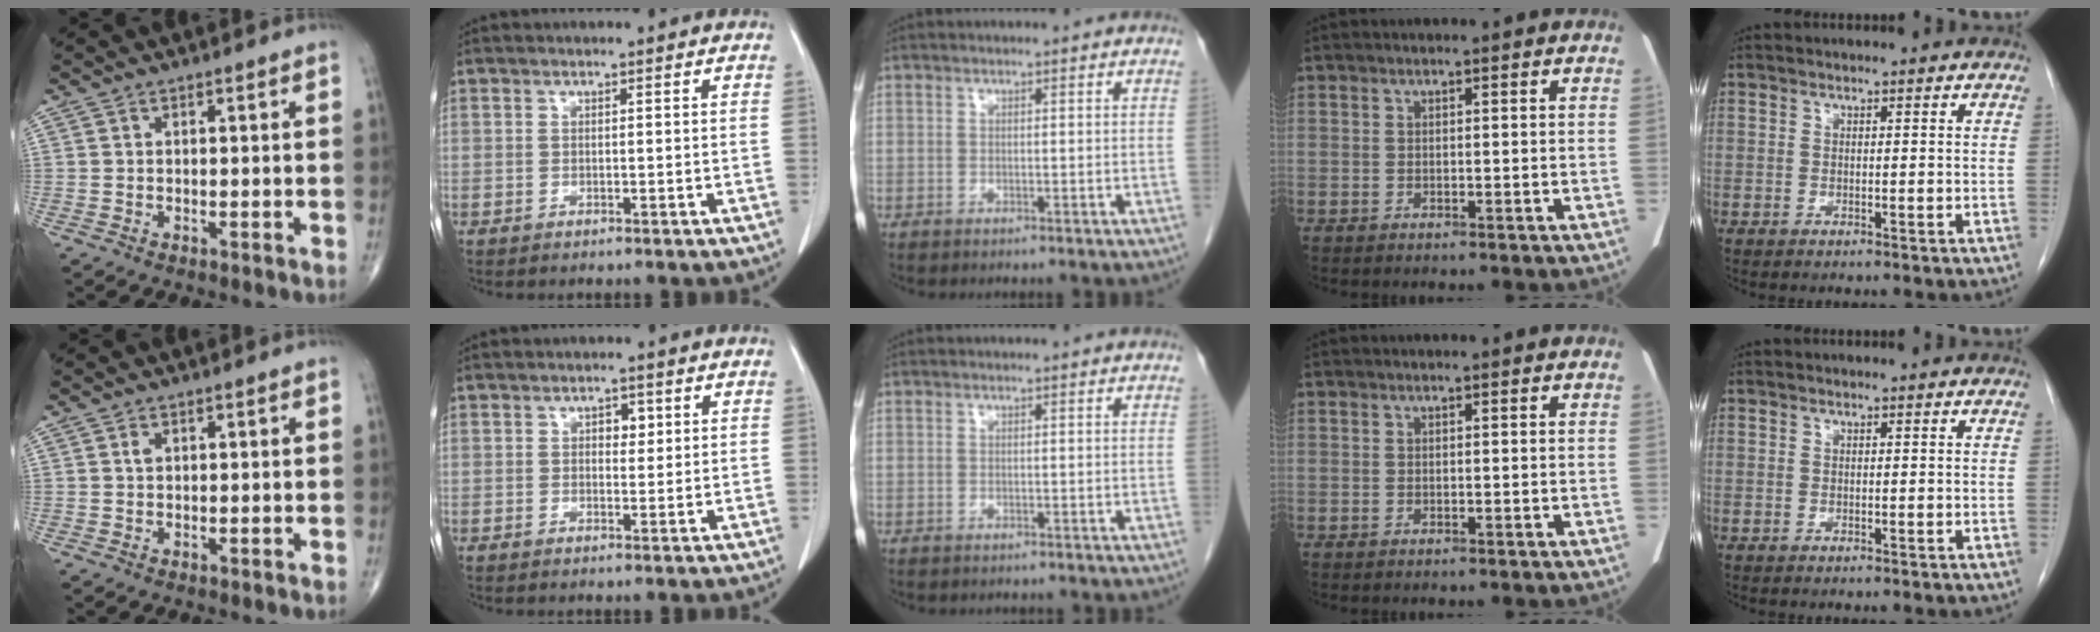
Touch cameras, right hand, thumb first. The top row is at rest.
{"thumb": {"total": 0.9, "force": [0.3, 0.6, 0.6], "torque": [-0.010, 0.001, 0.006]}, "index": {"total": 2.1, "force": [0.7, 1.3, 1.5], "torque": [-0.020, 0.001, 0.008]}, "middle": {"total": 1.0, "force": [-0.9, 0.3, 0.2], "torque": [-0.013, -0.003, -0.014]}}